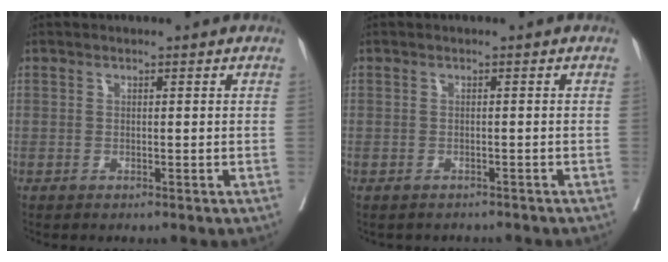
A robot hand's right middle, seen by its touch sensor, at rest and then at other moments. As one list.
[{"total": 3.7, "force": [-3.5, 1.3, 0.5], "torque": [-0.011, -0.004, -0.041]}]